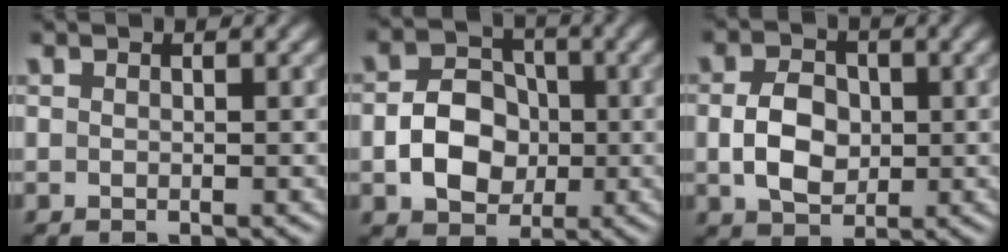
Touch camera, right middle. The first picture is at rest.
{"total": 5.3, "force": [-1.1, 4.1, 3.2], "torque": [-0.051, 0.002, -0.019]}
{"total": 4.4, "force": [-0.2, 3.3, 3.0], "torque": [-0.060, -0.001, -0.005]}